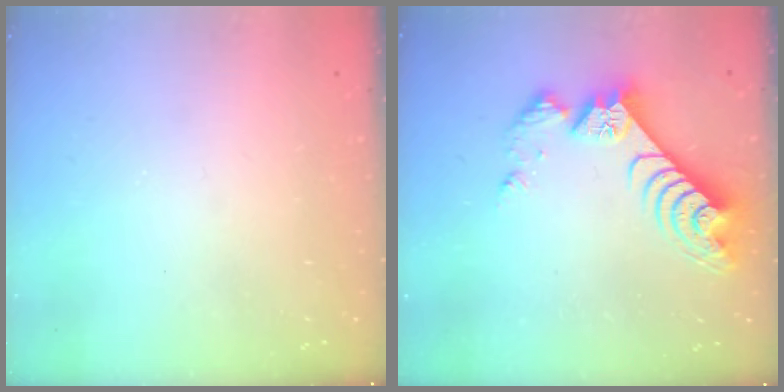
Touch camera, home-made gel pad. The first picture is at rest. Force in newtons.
{"total": 12.5, "press": 12.5, "slide": 1.1}